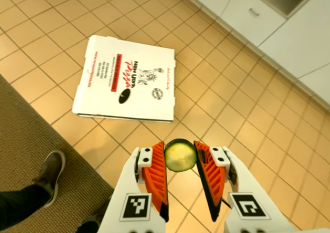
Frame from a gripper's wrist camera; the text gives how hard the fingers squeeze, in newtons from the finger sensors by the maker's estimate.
{"total": 7.0, "left": 7.0, "right": 7.0}